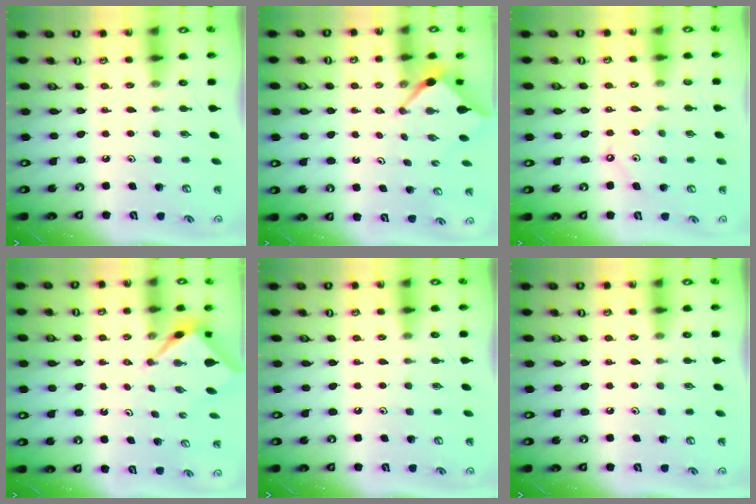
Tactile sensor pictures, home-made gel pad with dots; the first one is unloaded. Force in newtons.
{"total": 2.4, "press": 2.4, "slide": 0.2}
{"total": 5.6, "press": 5.6, "slide": 0.4}
{"total": 2.6, "press": 2.6, "slide": 0.3}
{"total": 0.0}
{"total": 0.0}